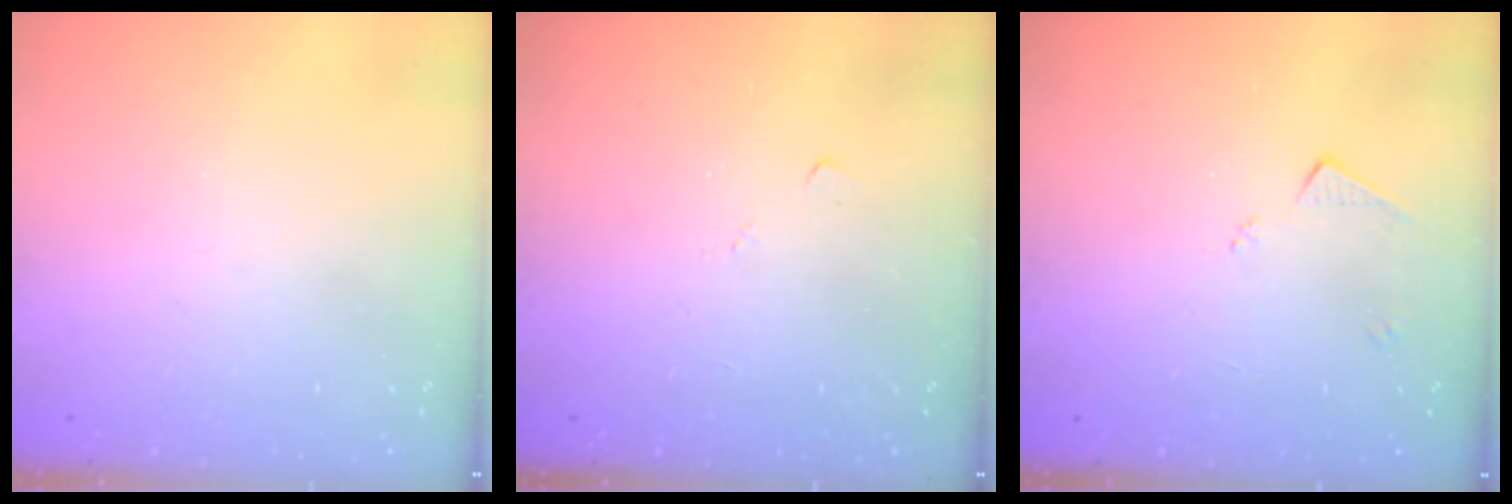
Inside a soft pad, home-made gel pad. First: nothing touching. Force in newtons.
{"total": 6.1, "press": 6.0, "slide": 0.6}
{"total": 5.0, "press": 4.9, "slide": 0.7}